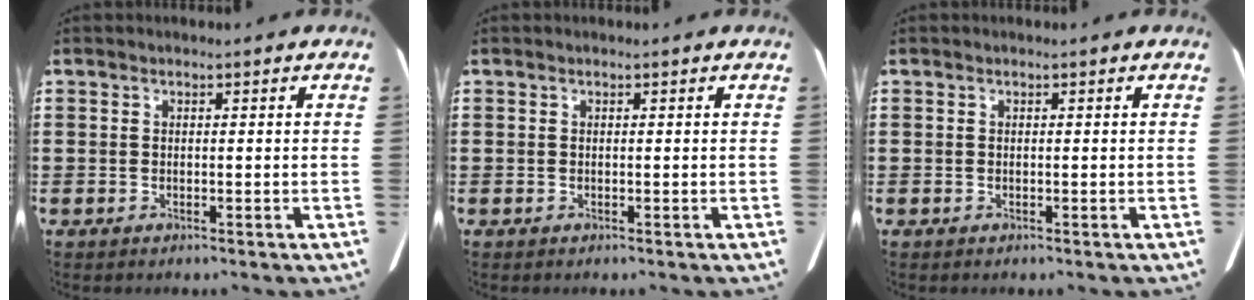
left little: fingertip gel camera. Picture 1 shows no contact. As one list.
[{"total": 0.0}, {"total": 0.0}]